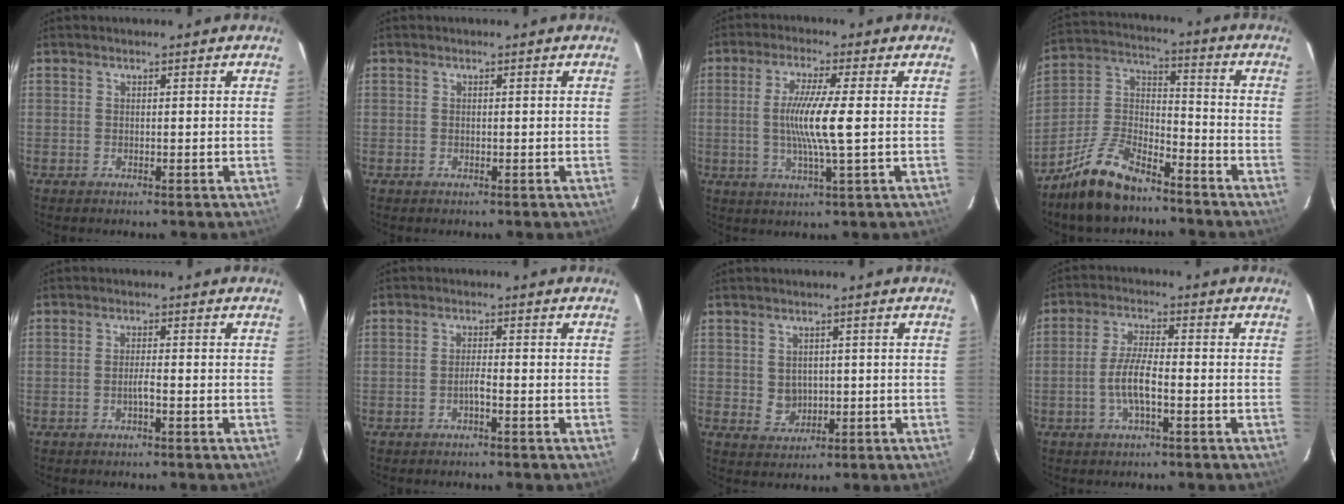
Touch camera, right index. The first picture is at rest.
{"total": 0.0}
{"total": 8.5, "force": [-0.1, -0.4, 8.5], "torque": [-0.162, -0.009, -0.003]}
{"total": 14.0, "force": [-10.0, 5.7, 8.0], "torque": [-0.177, 0.021, -0.188]}
{"total": 1.5, "force": [-0.8, 0.0, 1.2], "torque": [-0.024, 0.002, -0.017]}
{"total": 1.6, "force": [-1.0, 0.1, 1.3], "torque": [-0.025, 0.003, -0.019]}
{"total": 3.5, "force": [0.2, 3.2, 1.3], "torque": [-0.026, 0.005, 0.014]}
{"total": 6.1, "force": [-2.1, 1.3, 5.6], "torque": [-0.115, 0.001, -0.041]}